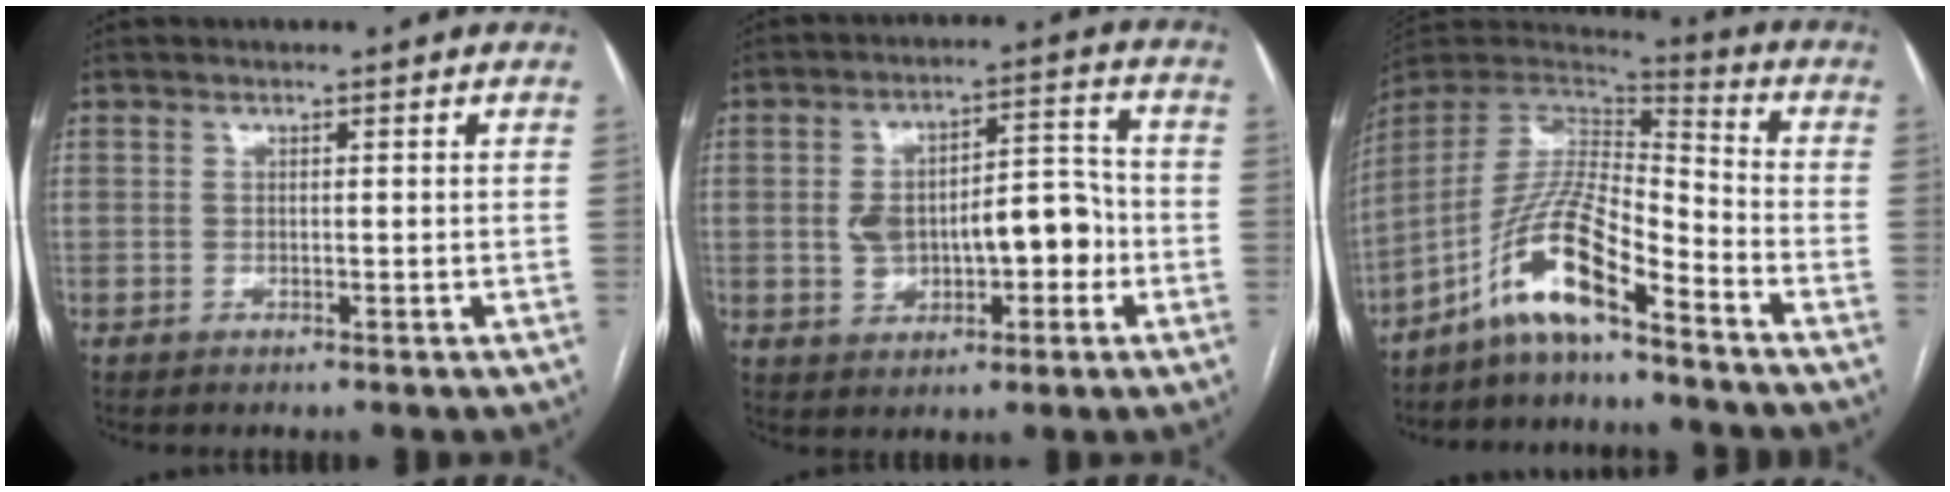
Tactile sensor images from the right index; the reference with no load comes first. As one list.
[{"total": 10.8, "force": [-1.5, 5.1, 9.4], "torque": [-0.152, 0.035, -0.013]}, {"total": 12.1, "force": [-8.1, 1.6, 8.8], "torque": [-0.177, 0.012, -0.155]}]